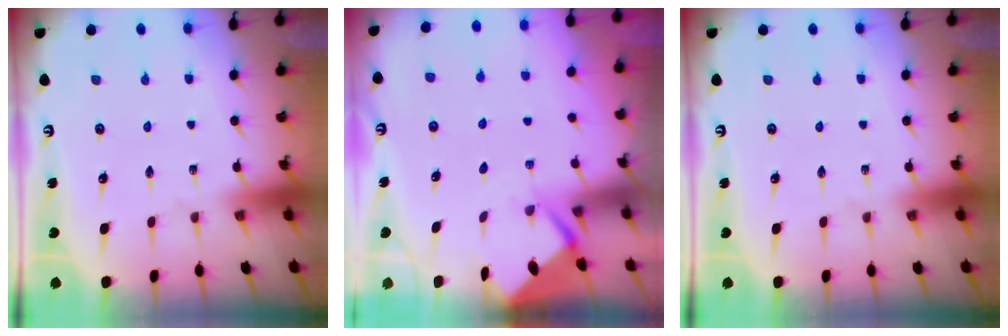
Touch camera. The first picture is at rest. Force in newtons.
{"total": 2.6, "press": 2.6, "slide": 0.4}
{"total": 0.0}